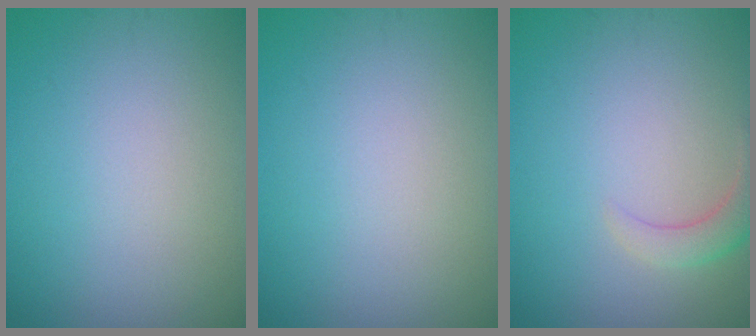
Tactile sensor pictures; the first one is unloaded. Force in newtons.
{"total": 0.0}
{"total": 2.3, "press": 2.3, "slide": 0.3}